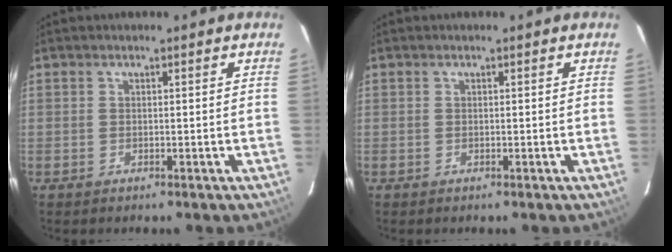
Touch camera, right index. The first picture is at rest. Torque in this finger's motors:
{"motor_torque": [0.00, 0.00, 0.00, 0.00]}